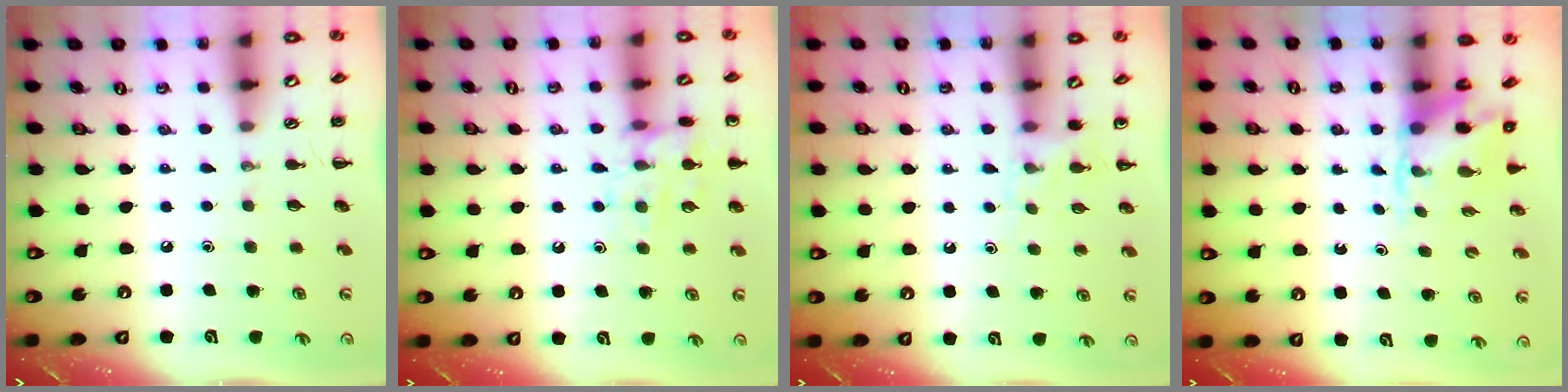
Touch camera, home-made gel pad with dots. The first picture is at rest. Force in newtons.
{"total": 12.6, "press": 12.5, "slide": 1.0}
{"total": 5.5, "press": 5.3, "slide": 1.7}
{"total": 4.8, "press": 4.7, "slide": 0.4}